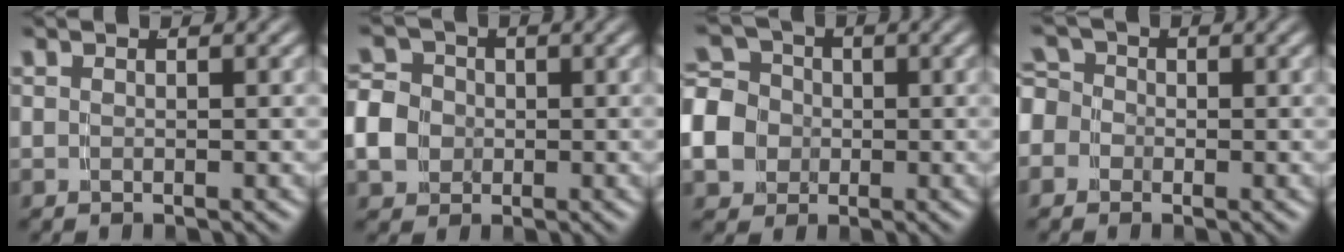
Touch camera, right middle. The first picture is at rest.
{"total": 6.2, "force": [-0.4, 5.4, 2.9], "torque": [-0.062, -0.013, -0.011]}
{"total": 8.6, "force": [-0.5, 7.7, 3.8], "torque": [-0.089, -0.024, -0.012]}
{"total": 5.2, "force": [-0.6, 4.9, 1.8], "torque": [-0.044, -0.009, -0.023]}